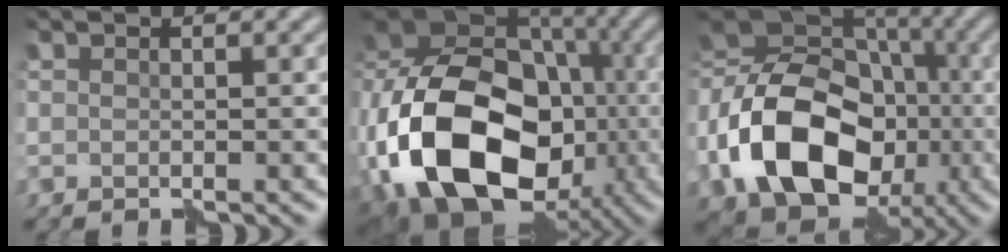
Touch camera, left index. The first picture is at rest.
{"total": 19.0, "force": [-6.0, 13.0, 12.5], "torque": [-0.262, -0.020, -0.111]}
{"total": 15.0, "force": [-4.7, 10.8, 9.3], "torque": [-0.201, -0.013, -0.094]}